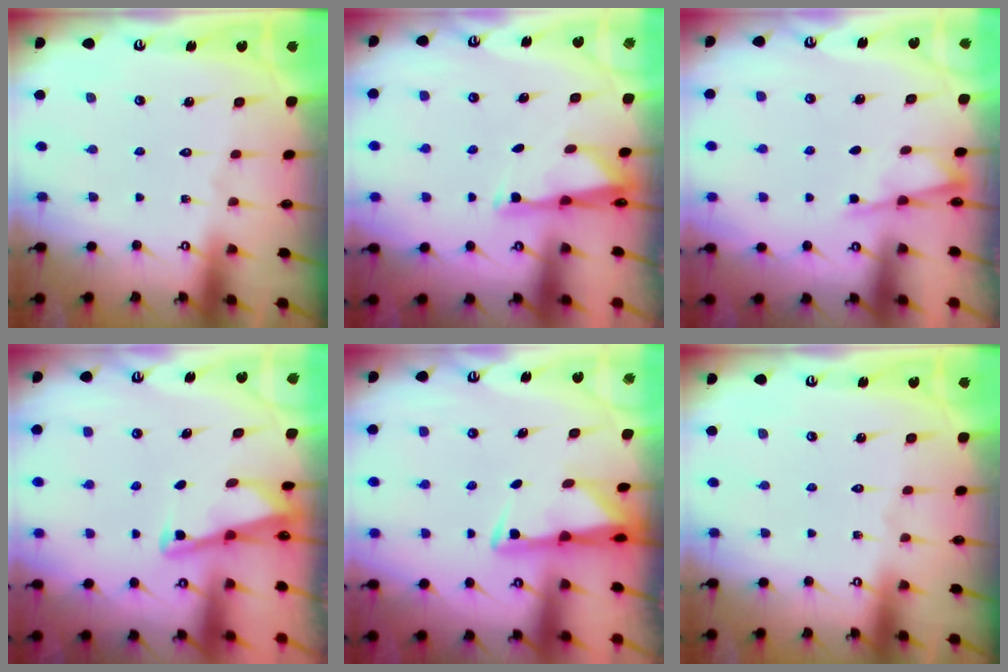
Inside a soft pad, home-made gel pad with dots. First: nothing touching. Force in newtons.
{"total": 3.0, "press": 2.9, "slide": 0.6}
{"total": 2.6, "press": 2.6, "slide": 0.3}
{"total": 3.0, "press": 3.0, "slide": 0.3}
{"total": 3.0, "press": 2.9, "slide": 0.5}
{"total": 0.0}